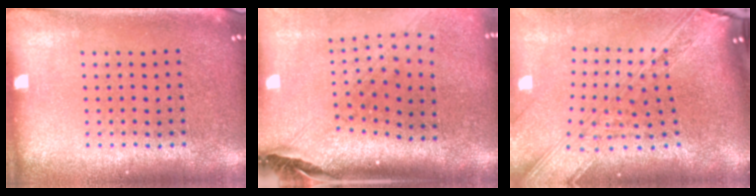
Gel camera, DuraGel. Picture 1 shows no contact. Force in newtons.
{"total": 2.7, "press": 2.0, "slide": 1.8}
{"total": 3.9, "press": 2.8, "slide": 2.7}